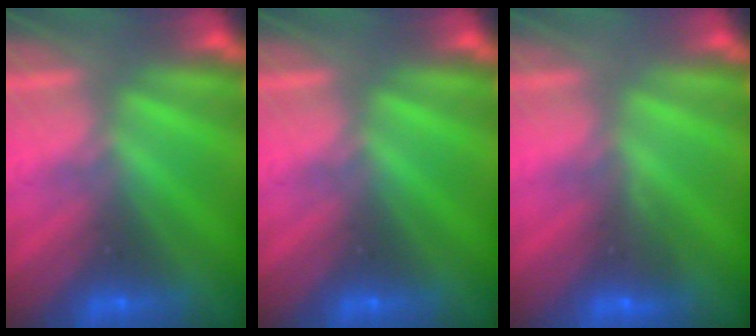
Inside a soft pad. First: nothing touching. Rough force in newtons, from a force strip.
{"total": 0.0}
{"total": 2.9}